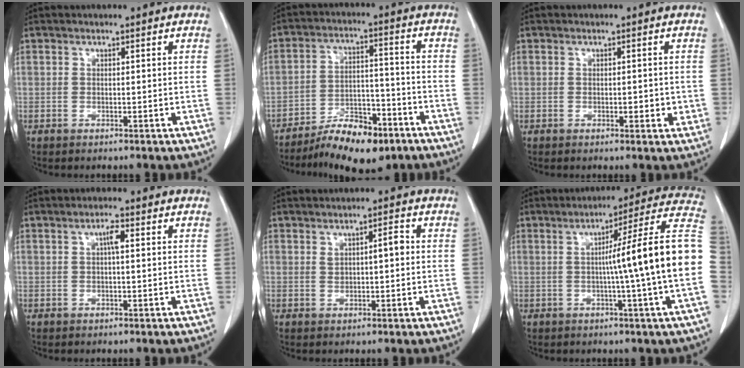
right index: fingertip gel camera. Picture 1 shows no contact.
{"total": 11.3, "force": [-8.0, 4.3, 6.7], "torque": [-0.103, 0.011, -0.132]}
{"total": 2.0, "force": [-0.2, 1.0, 1.7], "torque": [-0.022, 0.000, 0.002]}
{"total": 2.1, "force": [0.5, 0.4, 2.0], "torque": [-0.038, 0.004, 0.007]}
{"total": 2.9, "force": [0.6, 0.9, 2.7], "torque": [-0.044, 0.009, 0.012]}
{"total": 16.5, "force": [-0.9, -2.5, 16.2], "torque": [-0.212, 0.015, -0.023]}